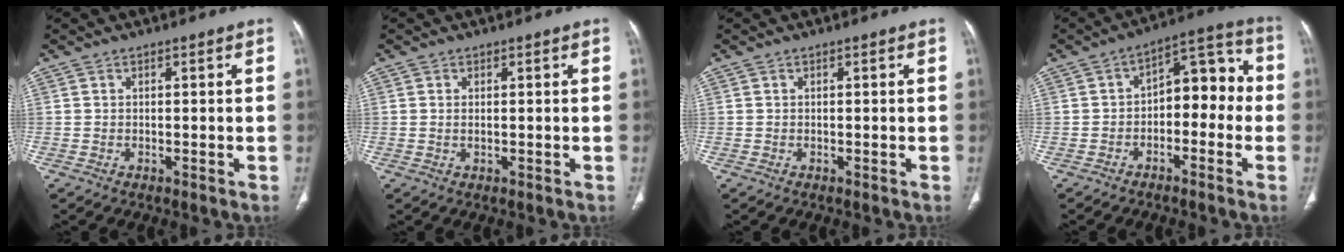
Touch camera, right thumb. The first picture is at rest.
{"total": 0.5, "force": [0.1, 0.2, 0.5], "torque": [-0.015, 0.001, 0.004]}
{"total": 0.0}
{"total": 10.7, "force": [-1.8, 6.6, 8.3], "torque": [-0.071, 0.054, -0.038]}